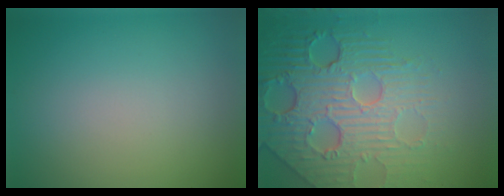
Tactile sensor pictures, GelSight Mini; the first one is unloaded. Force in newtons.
{"total": 8.4, "press": 5.9, "slide": 5.9}